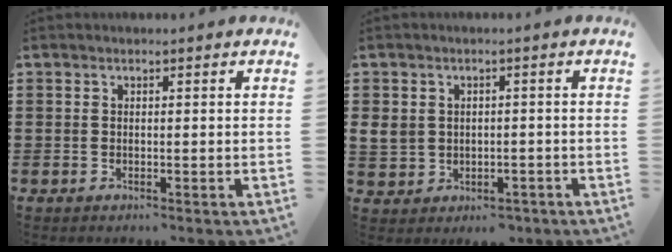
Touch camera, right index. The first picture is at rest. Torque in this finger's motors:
{"motor_torque": [0.35, -0.11, 0.10, 0.05]}